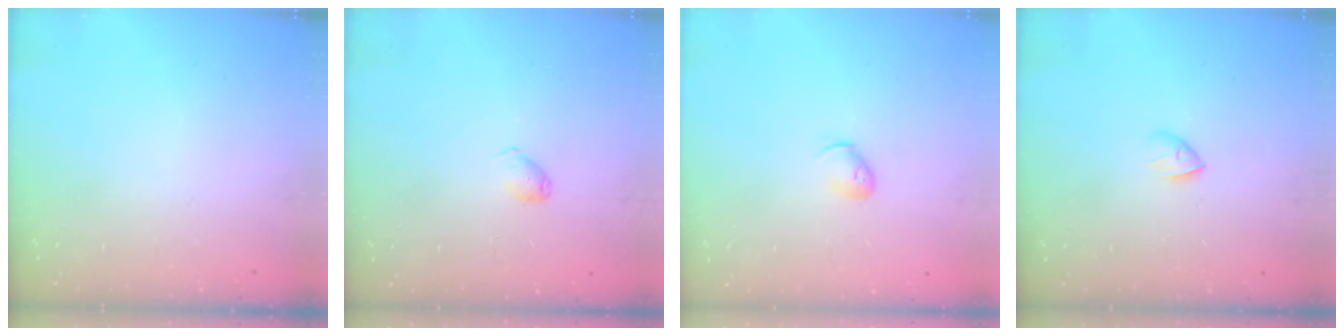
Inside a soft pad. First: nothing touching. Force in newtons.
{"total": 3.6, "press": 3.5, "slide": 0.6}
{"total": 5.5, "press": 5.4, "slide": 1.1}
{"total": 2.6, "press": 2.5, "slide": 0.8}